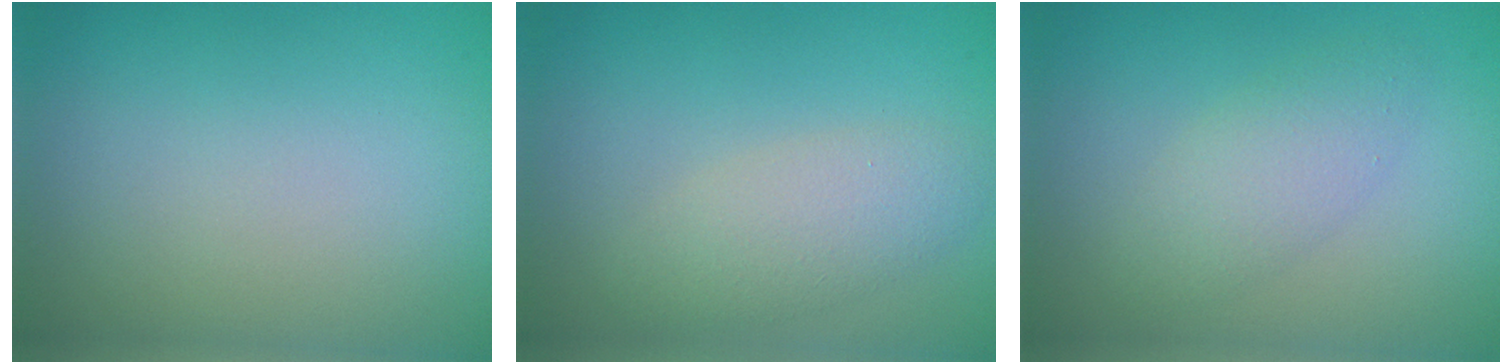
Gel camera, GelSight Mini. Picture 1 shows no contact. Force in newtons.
{"total": 3.1, "press": 3.1, "slide": 0.2}
{"total": 2.7, "press": 2.7, "slide": 0.2}